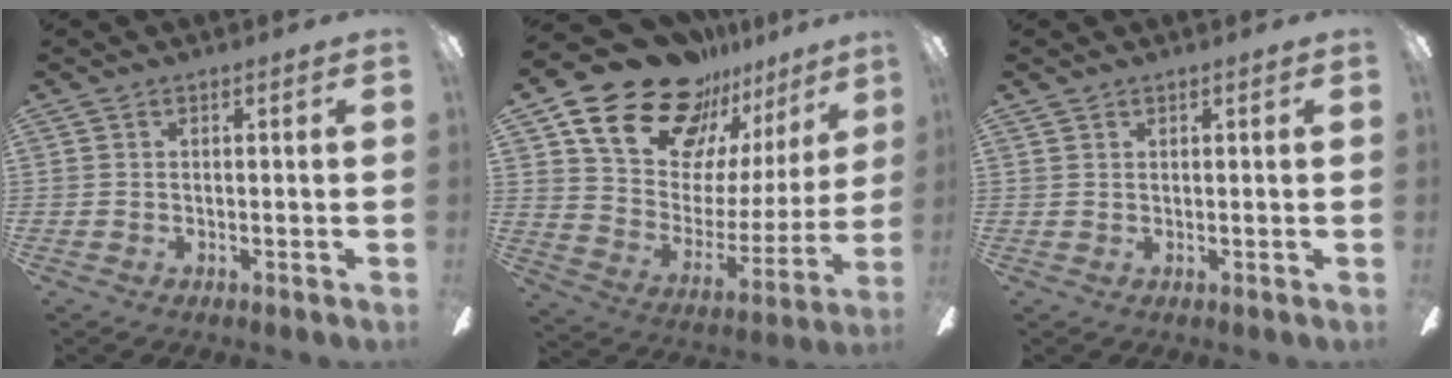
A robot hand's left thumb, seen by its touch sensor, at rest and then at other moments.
{"total": 24.3, "force": [18.2, 13.2, 9.3], "torque": [-0.168, -0.114, 0.342]}
{"total": 0.9, "force": [0.7, 0.6, 0.1], "torque": [-0.004, 0.001, 0.014]}